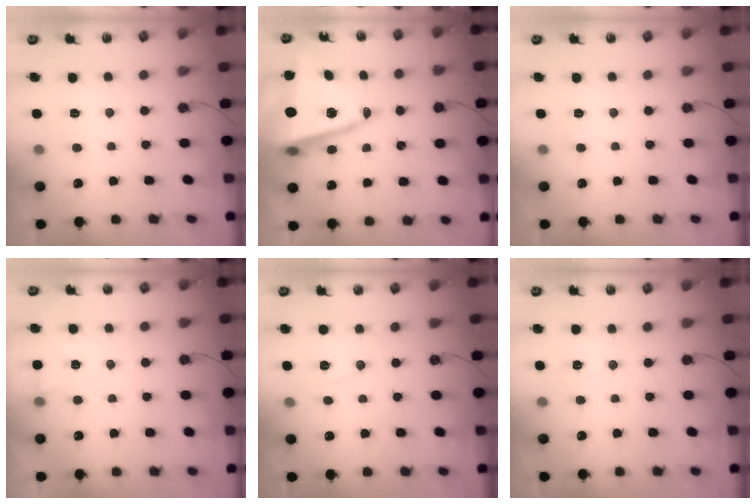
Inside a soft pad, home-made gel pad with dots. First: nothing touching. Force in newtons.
{"total": 14.8, "press": 14.5, "slide": 2.9}
{"total": 0.0}
{"total": 5.0, "press": 2.4, "slide": 4.4}
{"total": 7.8, "press": 6.4, "slide": 4.4}
{"total": 4.2, "press": 4.1, "slide": 0.6}